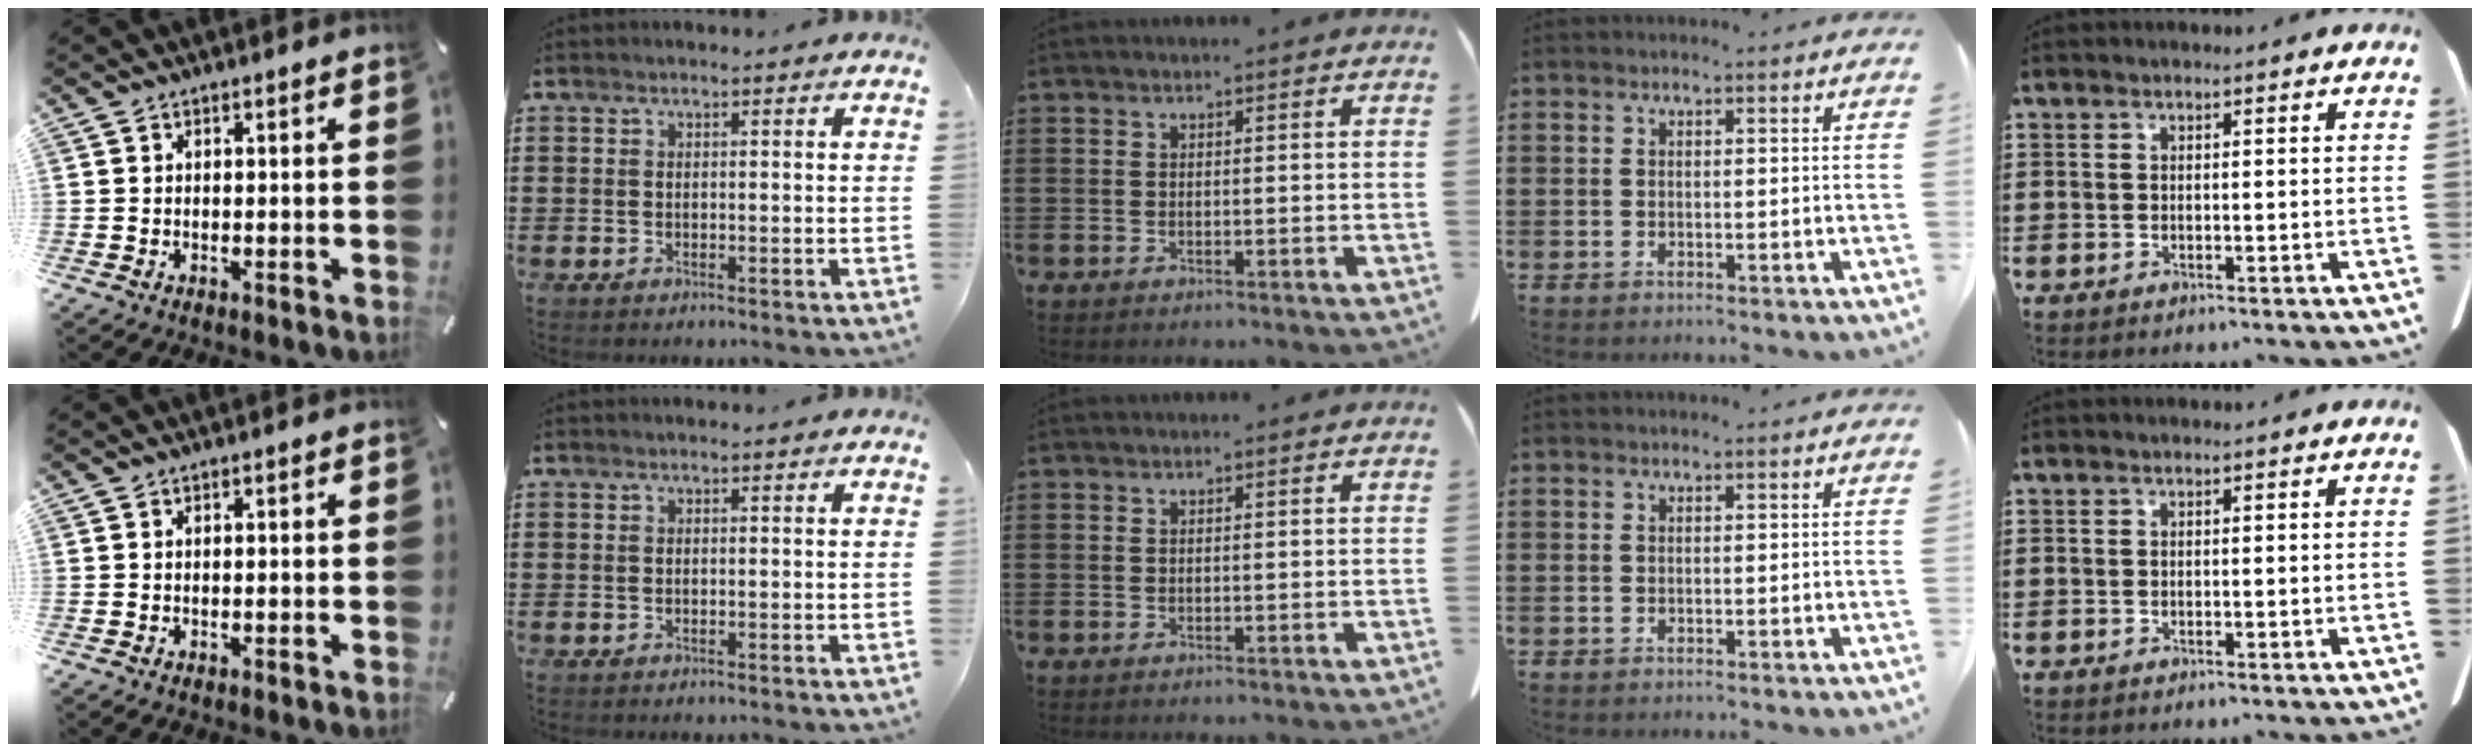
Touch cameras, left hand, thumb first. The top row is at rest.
{}